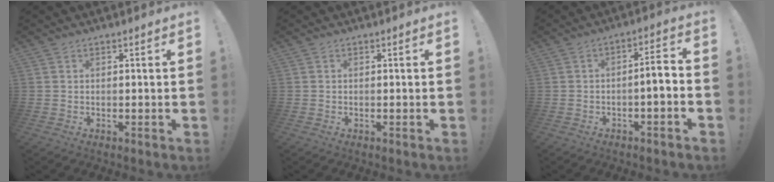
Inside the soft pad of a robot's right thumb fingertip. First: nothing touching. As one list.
[{"total": 0.0}, {"total": 5.3, "force": [-1.7, 0.5, 4.9], "torque": [-0.078, 0.003, -0.032]}]